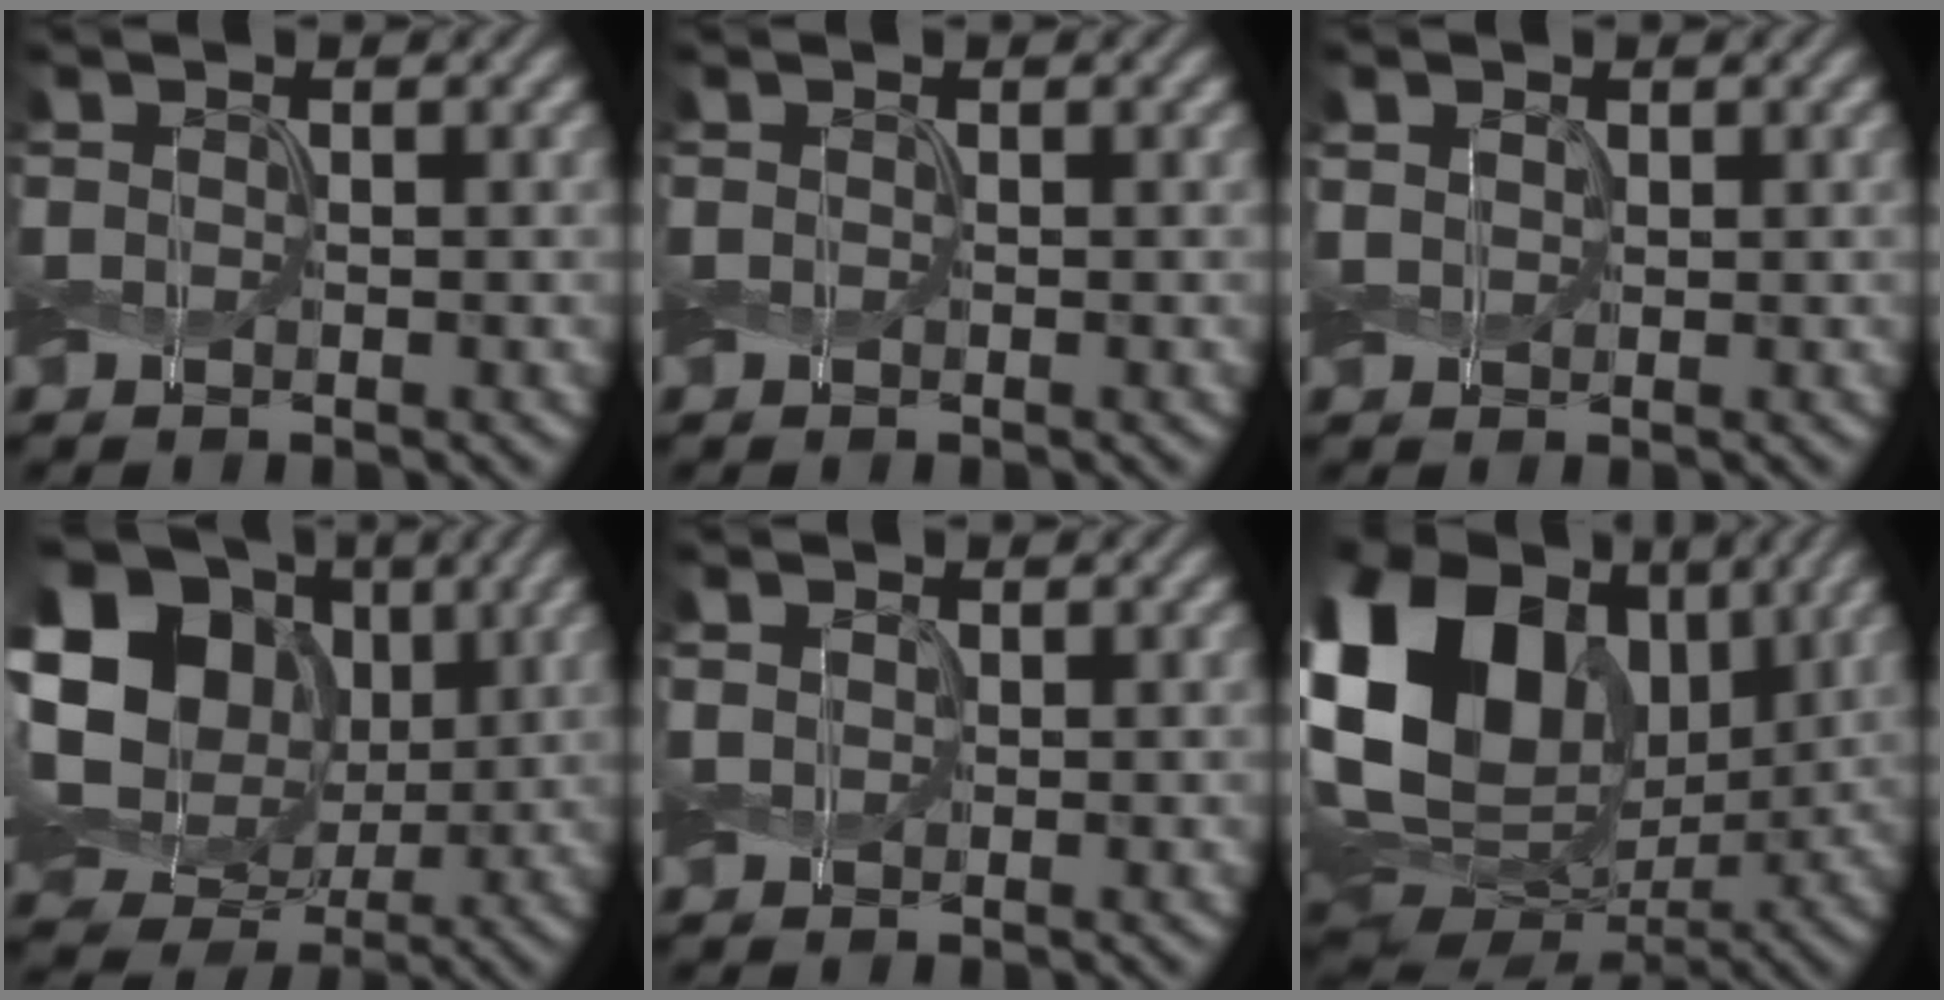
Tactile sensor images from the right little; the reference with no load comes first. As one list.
[{"total": 0.0}, {"total": 1.3, "force": [0.5, 1.0, 0.6], "torque": [-0.019, 0.001, 0.007]}, {"total": 19.7, "force": [4.2, 16.0, 10.7], "torque": [-0.244, 0.040, 0.059]}, {"total": 1.0, "force": [0.4, 0.8, 0.5], "torque": [-0.013, 0.001, 0.007]}, {"total": 19.7, "force": [4.9, 14.1, 12.9], "torque": [-0.260, 0.031, 0.092]}]